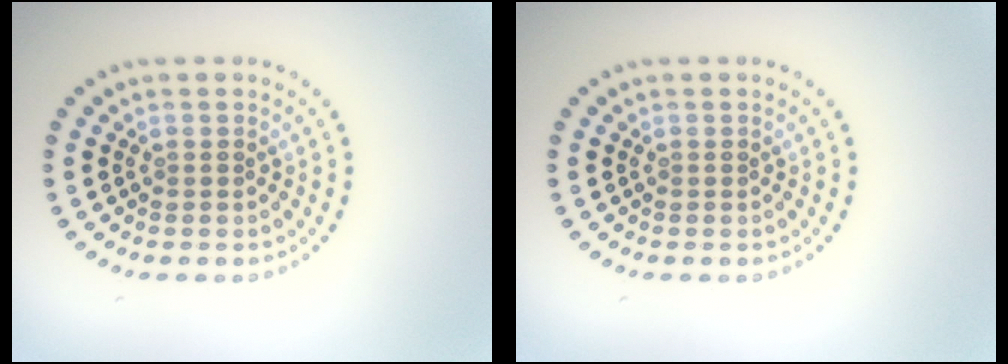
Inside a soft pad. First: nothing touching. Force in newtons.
{"total": 0.0}